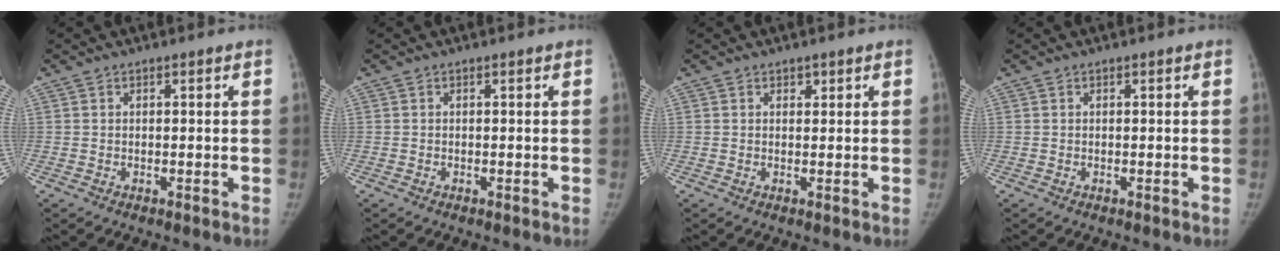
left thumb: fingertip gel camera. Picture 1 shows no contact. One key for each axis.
{"total": 0.0}
{"total": 1.0, "fx": 0.7, "fy": 0.6, "fz": 0.3, "tx": 0.004, "ty": -0.005, "tz": 0.009}
{"total": 0.0}